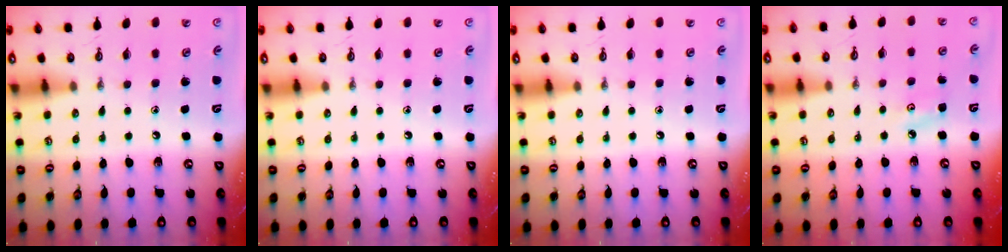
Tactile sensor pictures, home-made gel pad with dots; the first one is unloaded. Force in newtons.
{"total": 0.0}
{"total": 0.0}
{"total": 4.1, "press": 4.0, "slide": 0.8}